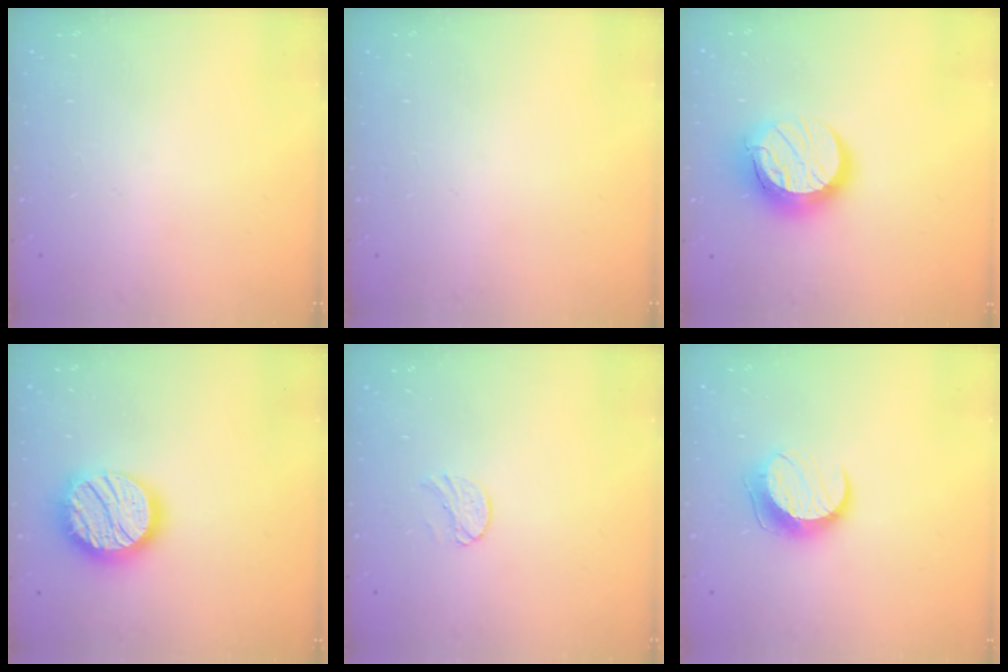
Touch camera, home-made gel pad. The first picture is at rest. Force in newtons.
{"total": 0.0}
{"total": 13.5, "press": 13.5, "slide": 1.4}
{"total": 20.3, "press": 20.2, "slide": 1.5}
{"total": 5.8, "press": 5.8, "slide": 0.6}
{"total": 10.3, "press": 10.3, "slide": 0.1}